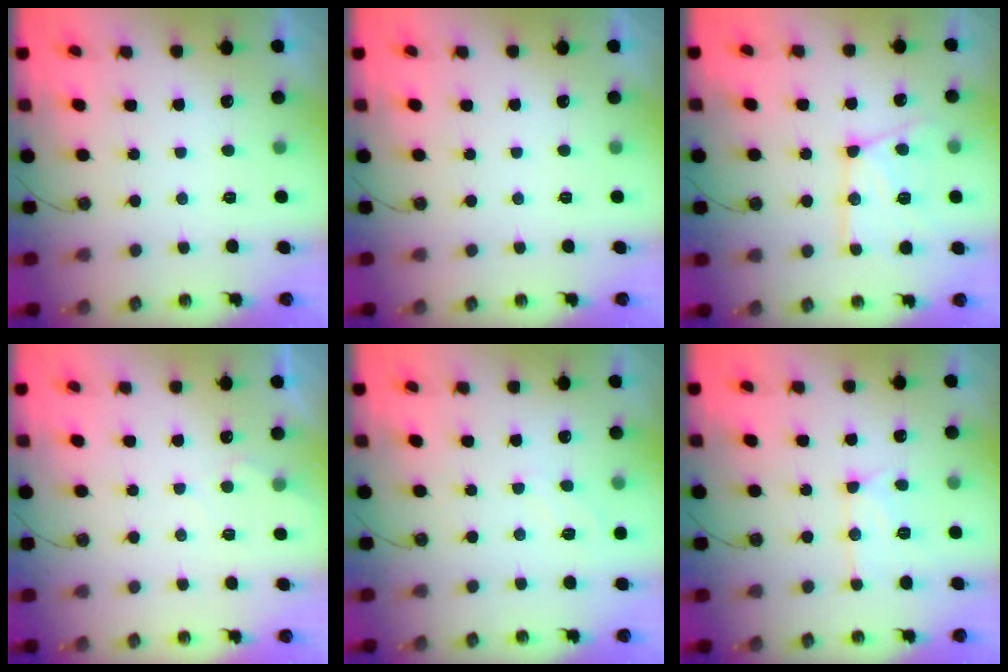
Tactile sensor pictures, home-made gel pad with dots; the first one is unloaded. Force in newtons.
{"total": 0.0}
{"total": 16.3, "press": 16.3, "slide": 1.7}
{"total": 3.9, "press": 3.9, "slide": 0.5}
{"total": 3.7, "press": 3.7, "slide": 0.5}
{"total": 12.0, "press": 12.0, "slide": 0.6}